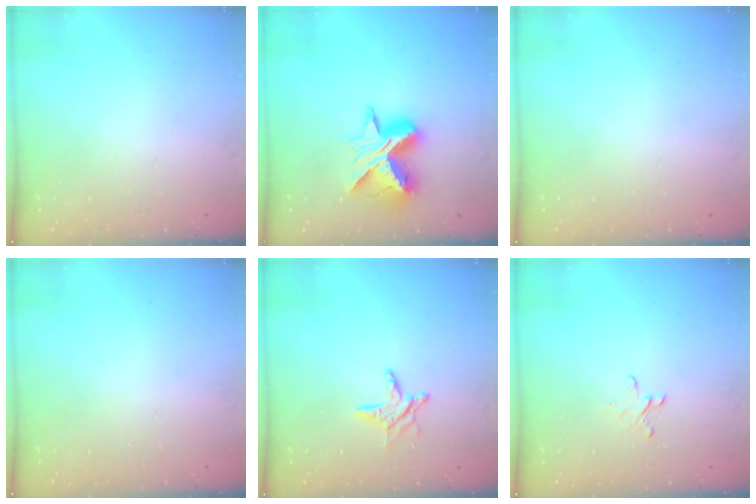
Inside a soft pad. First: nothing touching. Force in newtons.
{"total": 11.8, "press": 11.8, "slide": 1.0}
{"total": 0.0}
{"total": 0.0}
{"total": 6.4, "press": 6.4, "slide": 0.5}
{"total": 3.4, "press": 3.3, "slide": 0.2}